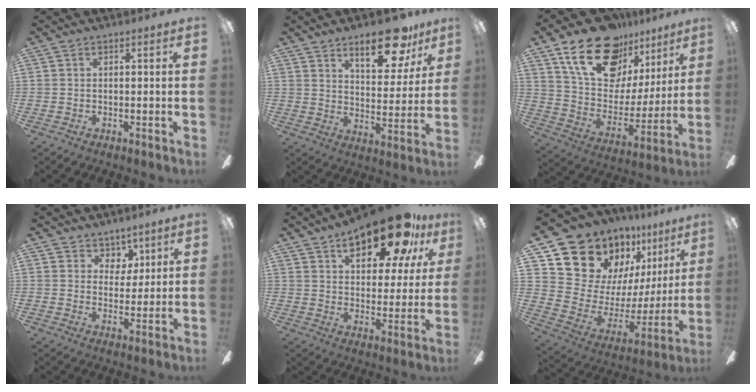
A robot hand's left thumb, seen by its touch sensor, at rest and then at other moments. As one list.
[{"total": 16.1, "force": [10.8, 6.6, 10.0], "torque": [-0.124, -0.057, 0.175]}, {"total": 22.8, "force": [14.8, 13.1, 11.3], "torque": [-0.188, -0.082, 0.269]}, {"total": 5.4, "force": [3.6, 3.9, 0.9], "torque": [-0.010, -0.012, 0.064]}, {"total": 20.7, "force": [13.0, 8.5, 13.8], "torque": [-0.202, -0.061, 0.212]}, {"total": 18.8, "force": [14.7, 10.7, 4.9], "torque": [-0.100, -0.120, 0.289]}]